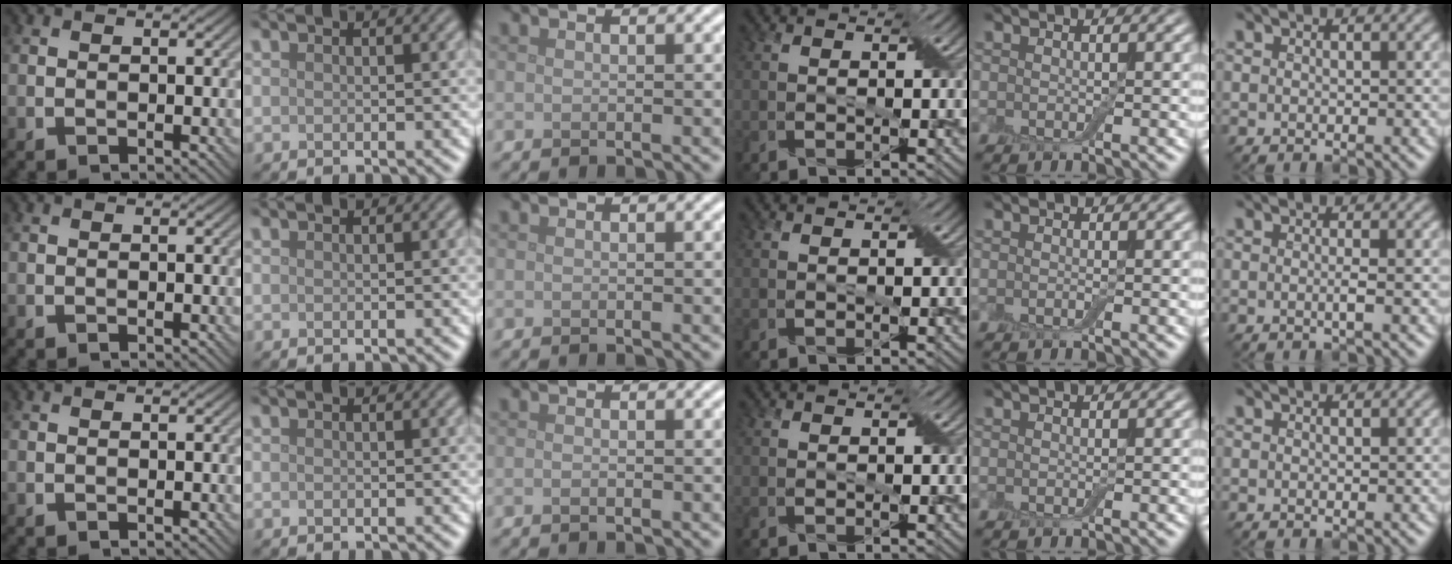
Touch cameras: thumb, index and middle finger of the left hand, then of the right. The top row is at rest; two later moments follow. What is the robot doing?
{"motion": "extract", "object": "drawer"}